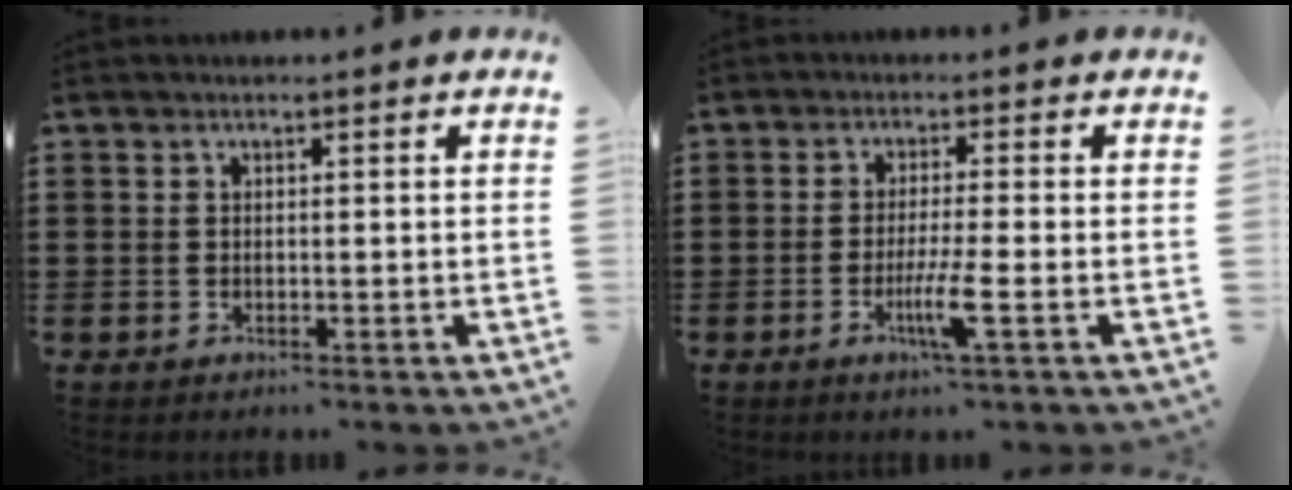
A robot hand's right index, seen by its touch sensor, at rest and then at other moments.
{"total": 5.2, "force": [-1.9, -0.1, 4.8], "torque": [-0.094, -0.020, -0.036]}